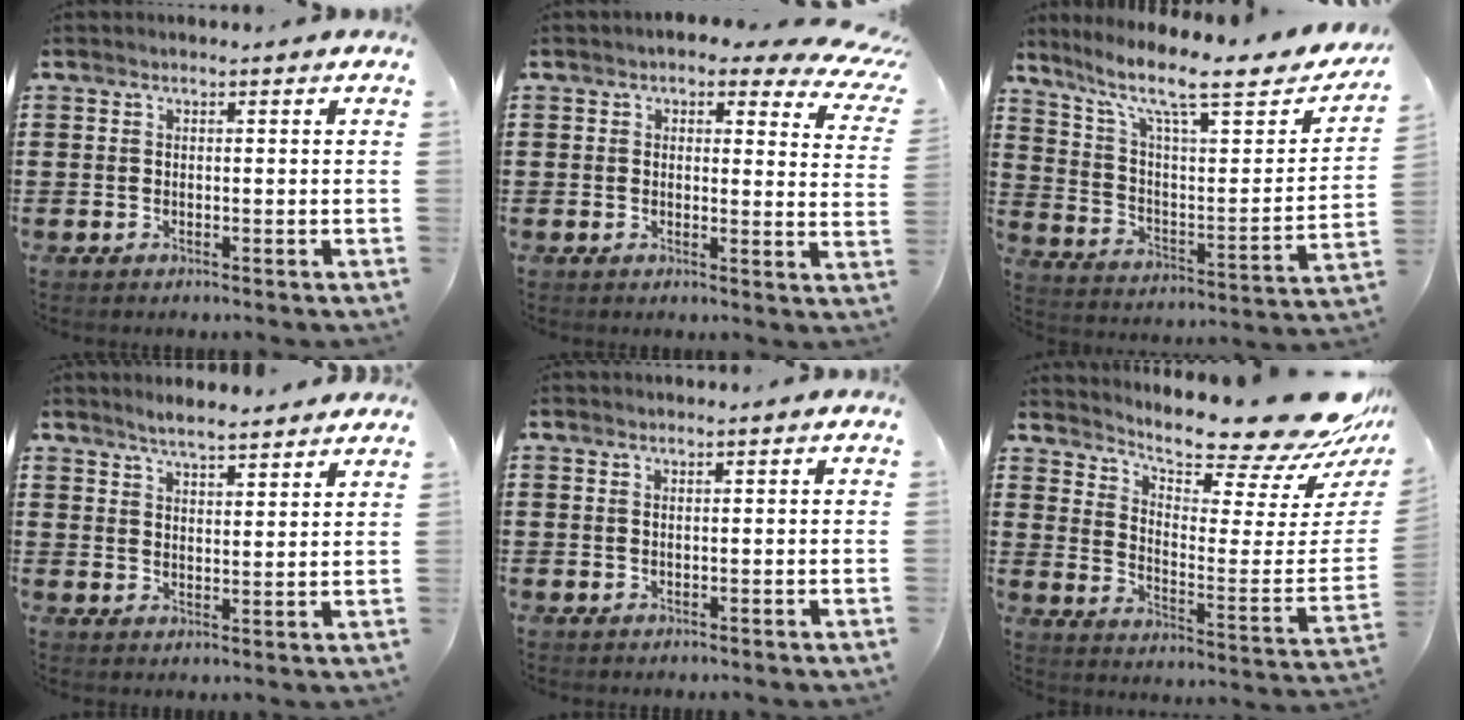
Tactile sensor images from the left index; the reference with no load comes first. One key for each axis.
{"total": 3.6, "fx": 2.4, "fy": 2.0, "fz": 1.8, "tx": -0.032, "ty": -0.007, "tz": 0.038}
{"total": 10.2, "fx": 7.3, "fy": 1.8, "fz": 6.9, "tx": -0.139, "ty": -0.051, "tz": 0.110}
{"total": 3.7, "fx": 3.7, "fy": 0.0, "fz": 0.5, "tx": -0.021, "ty": -0.010, "tz": 0.067}
{"total": 0.0}
{"total": 12.6, "fx": 11.0, "fy": 1.1, "fz": 6.0, "tx": -0.112, "ty": -0.095, "tz": 0.181}